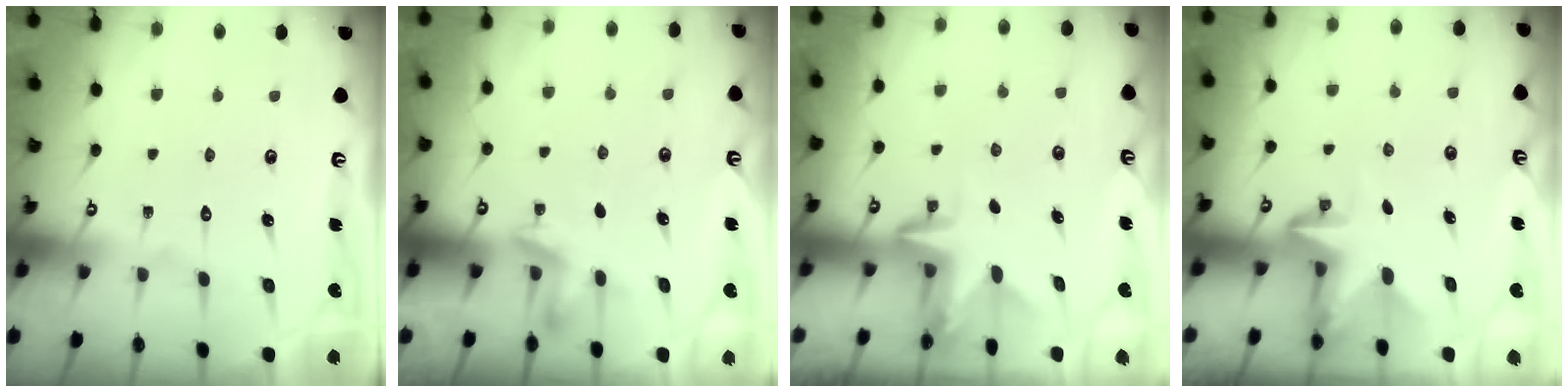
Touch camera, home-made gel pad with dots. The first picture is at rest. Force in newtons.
{"total": 3.6, "press": 3.4, "slide": 0.9}
{"total": 2.7, "press": 2.7, "slide": 0.2}
{"total": 2.9, "press": 2.9, "slide": 0.1}